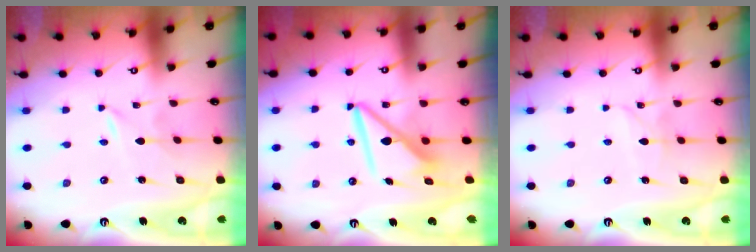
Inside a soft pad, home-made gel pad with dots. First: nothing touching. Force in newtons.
{"total": 9.1, "press": 9.0, "slide": 1.0}
{"total": 2.8, "press": 2.8, "slide": 0.2}